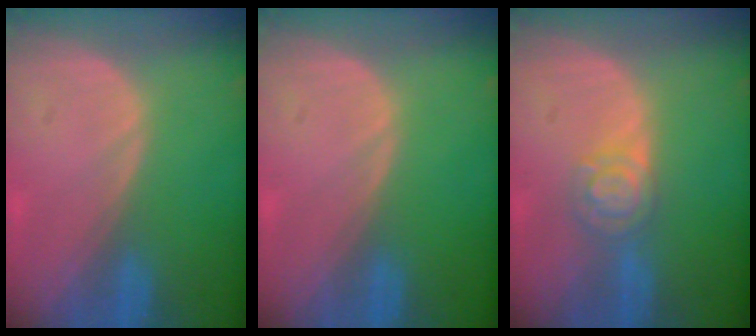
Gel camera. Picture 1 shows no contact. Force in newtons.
{"total": 0.0}
{"total": 4.9, "press": 4.3, "slide": 2.4}